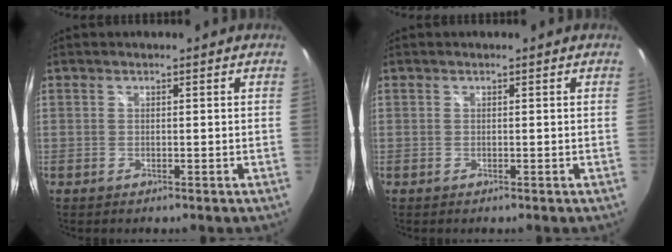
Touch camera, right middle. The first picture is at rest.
{"total": 0.0}